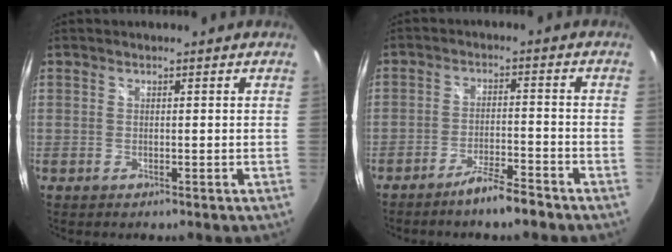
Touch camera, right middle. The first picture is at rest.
{"total": 5.7, "force": [-4.8, 0.4, 3.0], "torque": [-0.071, 0.000, -0.081]}